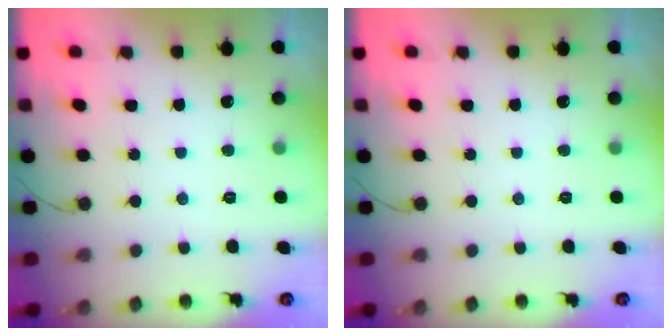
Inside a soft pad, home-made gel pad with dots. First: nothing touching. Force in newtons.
{"total": 0.0}